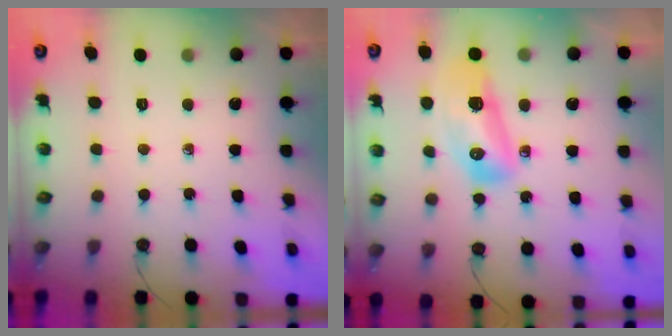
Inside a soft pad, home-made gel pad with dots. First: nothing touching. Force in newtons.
{"total": 14.0, "press": 13.4, "slide": 4.0}